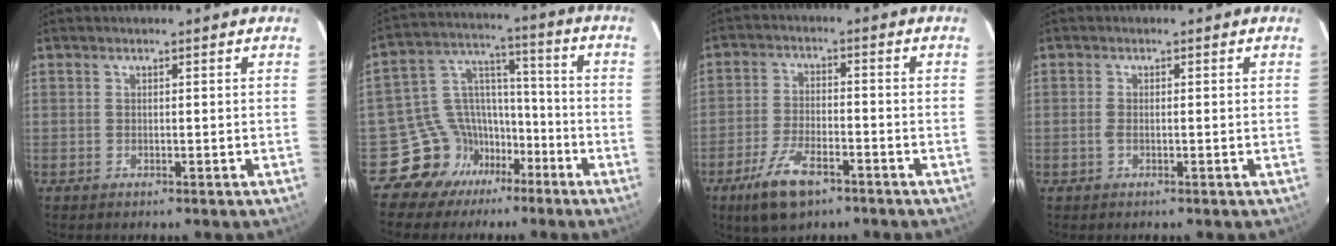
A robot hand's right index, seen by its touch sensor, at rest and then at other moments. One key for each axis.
{"total": 12.2, "fx": -6.8, "fy": 9.7, "fz": 2.9, "tx": -0.059, "ty": 0.072, "tz": -0.105}
{"total": 9.0, "fx": -5.5, "fy": 3.3, "fz": 6.2, "tx": -0.131, "ty": -0.010, "tz": -0.098}
{"total": 1.5, "fx": -0.3, "fy": 0.7, "fz": 1.3, "tx": -0.035, "ty": 0.002, "tz": -0.006}